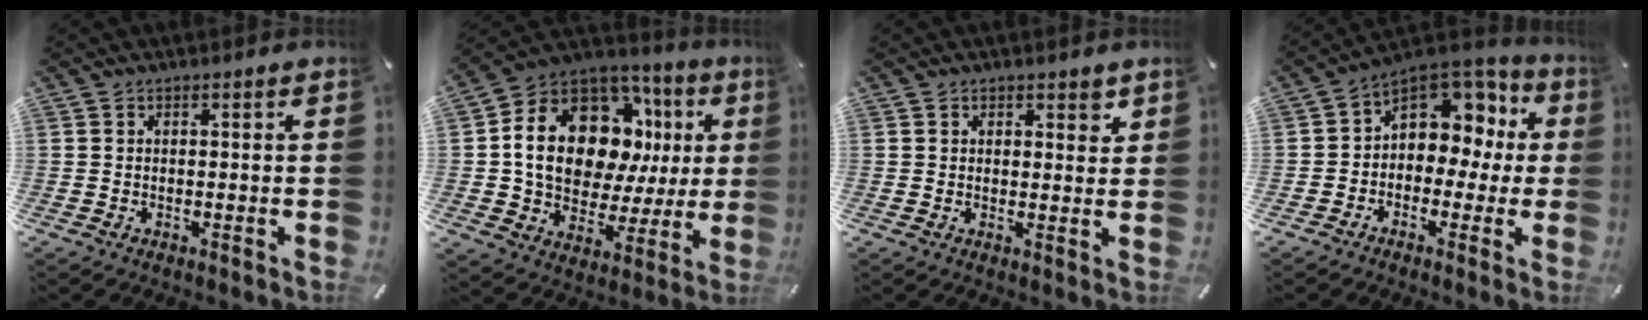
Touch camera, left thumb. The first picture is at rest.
{"total": 19.9, "force": [5.4, 13.8, 13.4], "torque": [-0.249, -0.032, 0.094]}
{"total": 2.5, "force": [1.6, 1.6, 1.0], "torque": [0.001, -0.005, 0.023]}
{"total": 9.9, "force": [3.6, 7.8, 4.9], "torque": [-0.073, -0.030, 0.067]}